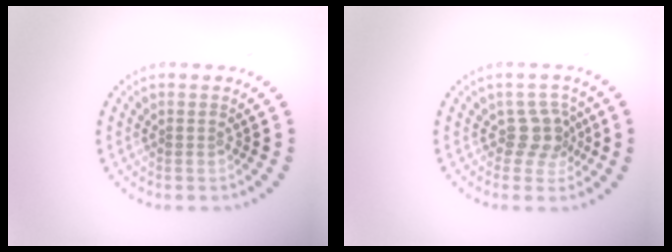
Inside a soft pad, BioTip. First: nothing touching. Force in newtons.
{"total": 2.6, "press": 2.1, "slide": 1.6}